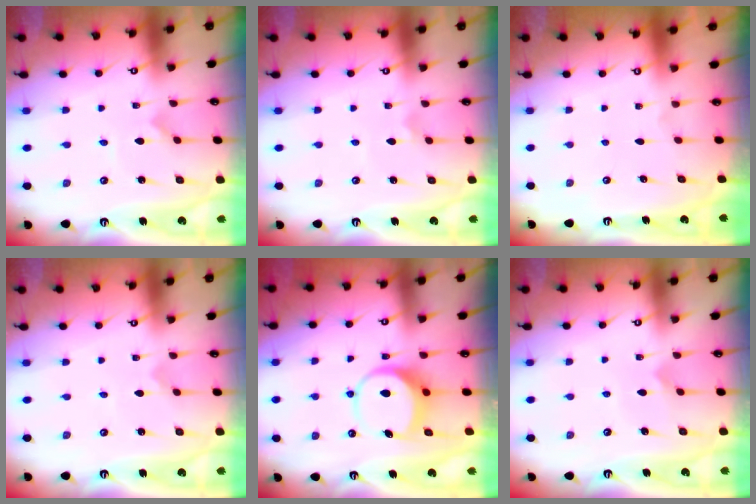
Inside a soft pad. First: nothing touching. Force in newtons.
{"total": 2.5, "press": 2.5, "slide": 0.0}
{"total": 0.0}
{"total": 0.0}
{"total": 8.7, "press": 8.6, "slide": 1.4}
{"total": 4.4, "press": 4.4, "slide": 0.5}